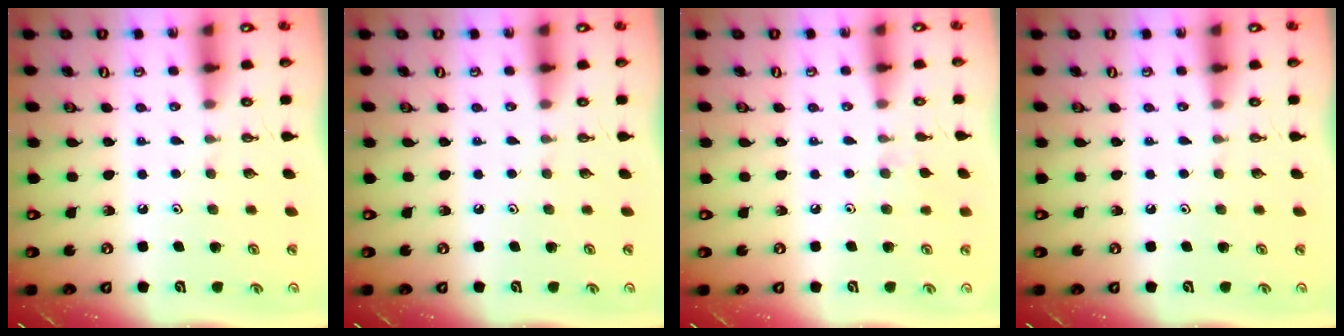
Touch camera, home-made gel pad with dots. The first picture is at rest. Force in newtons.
{"total": 0.0}
{"total": 4.9, "press": 4.8, "slide": 0.6}
{"total": 0.0}